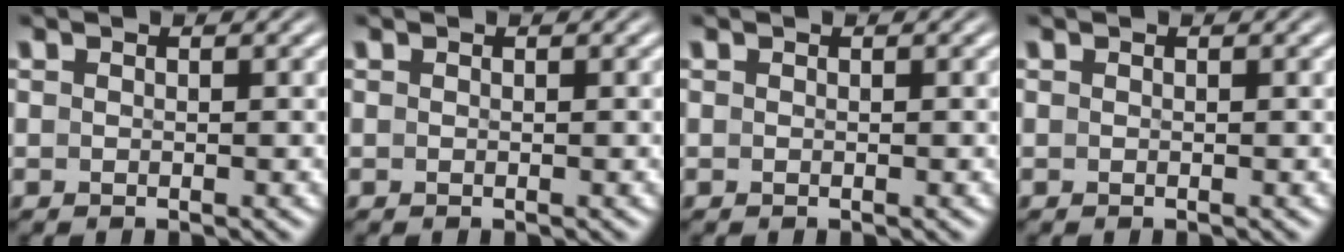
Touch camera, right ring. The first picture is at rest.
{"total": 0.0}
{"total": 0.0}
{"total": 0.0}